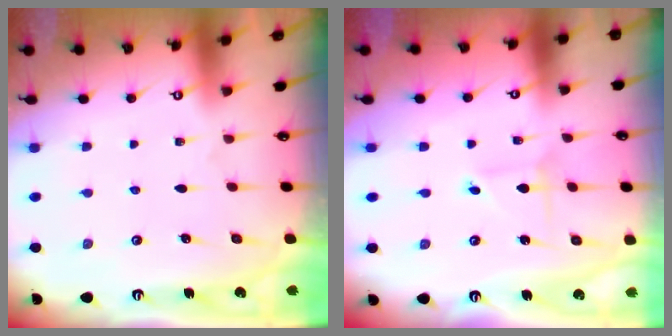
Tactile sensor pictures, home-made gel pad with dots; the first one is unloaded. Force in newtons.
{"total": 1.0, "press": 1.0, "slide": 0.1}